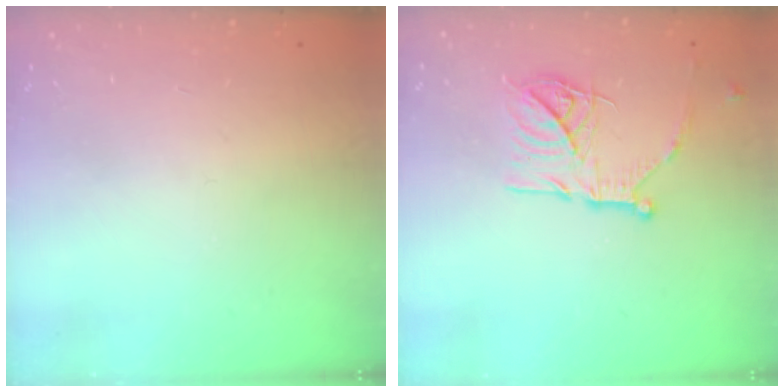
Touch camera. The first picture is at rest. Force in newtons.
{"total": 17.1, "press": 17.0, "slide": 1.5}